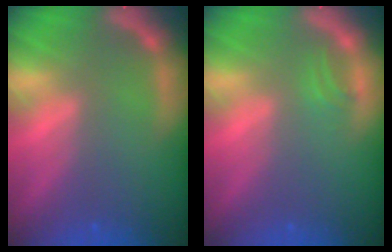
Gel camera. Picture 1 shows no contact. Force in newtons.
{"total": 0.9}